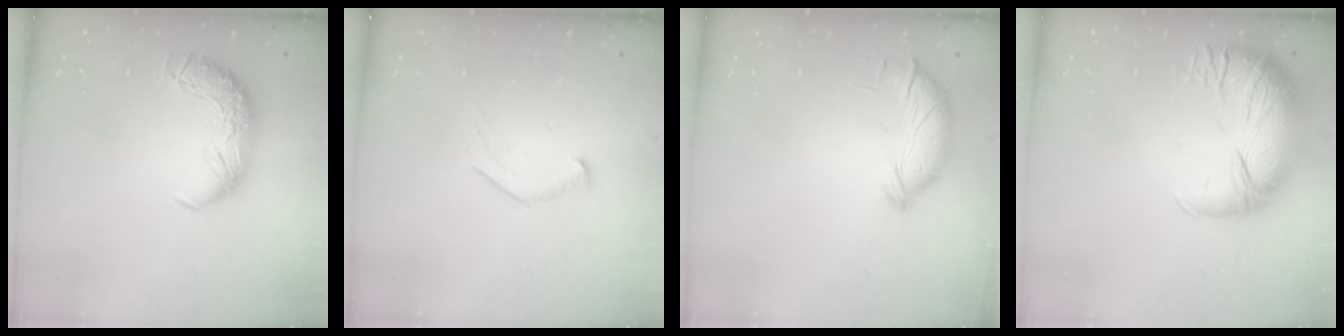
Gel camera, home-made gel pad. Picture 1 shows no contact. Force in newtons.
{"total": 7.2, "press": 7.2, "slide": 0.8}
{"total": 5.6, "press": 5.5, "slide": 0.7}
{"total": 2.9, "press": 0.7, "slide": 2.9}